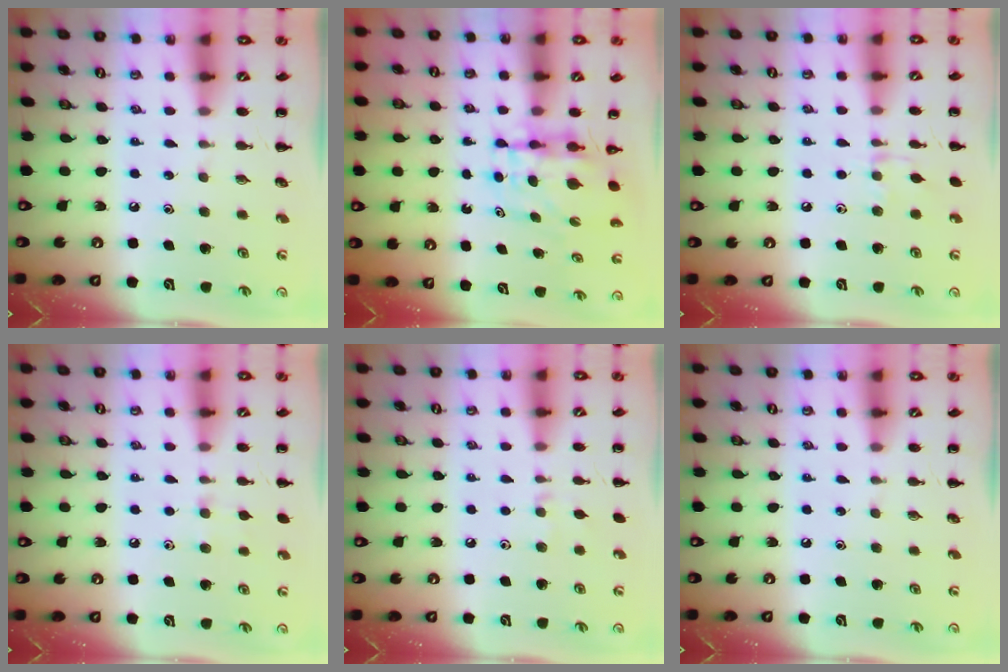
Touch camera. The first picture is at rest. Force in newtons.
{"total": 5.3, "press": 5.3, "slide": 0.7}
{"total": 6.3, "press": 6.1, "slide": 1.6}
{"total": 5.3, "press": 5.0, "slide": 1.9}
{"total": 2.9, "press": 2.7, "slide": 1.0}
{"total": 0.0}